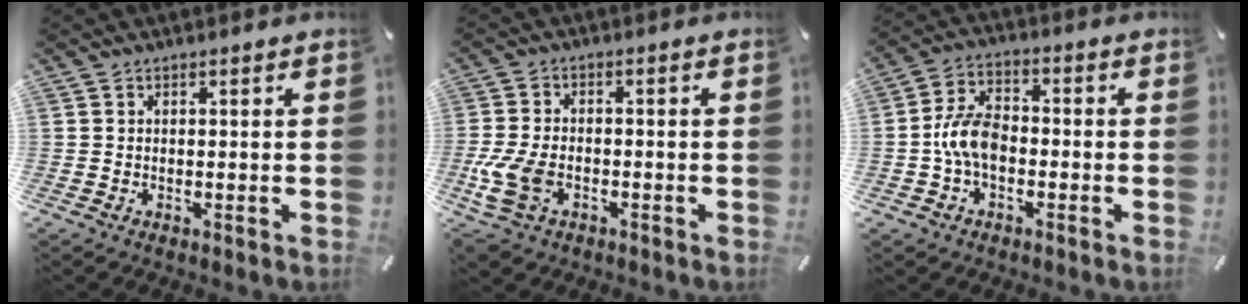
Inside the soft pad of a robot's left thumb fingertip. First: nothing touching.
{"total": 9.9, "force": [-3.5, 6.6, 6.5], "torque": [-0.152, 0.003, -0.061]}
{"total": 8.3, "force": [-2.2, 5.5, 5.7], "torque": [-0.121, 0.018, -0.040]}